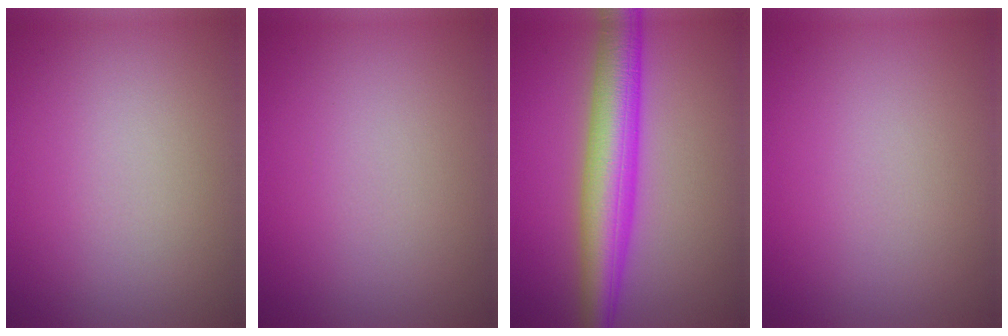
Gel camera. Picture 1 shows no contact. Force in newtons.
{"total": 0.0}
{"total": 6.9, "press": 6.9, "slide": 0.1}
{"total": 0.0}